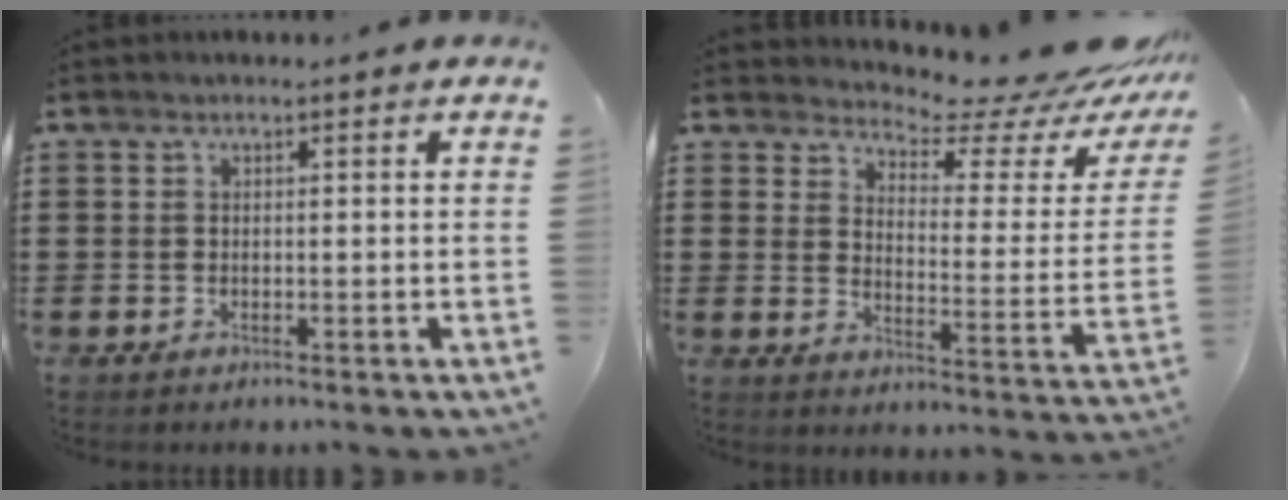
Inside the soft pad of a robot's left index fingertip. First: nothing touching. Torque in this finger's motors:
{"motor_torque": [0.76, -0.91, 0.13, -0.01]}